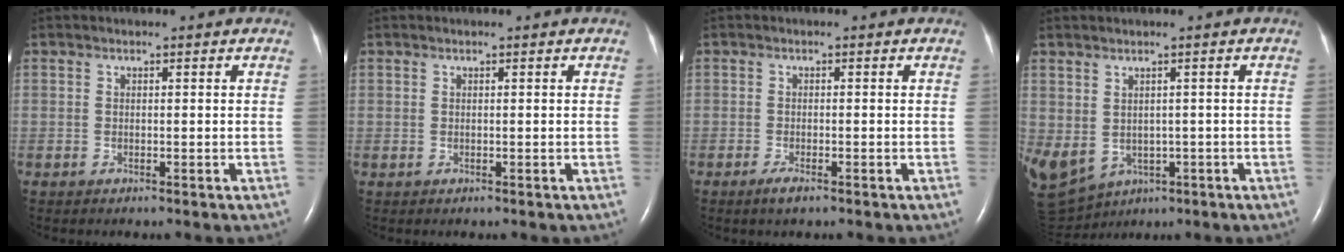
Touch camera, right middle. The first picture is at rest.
{"total": 0.0}
{"total": 1.7, "force": [-1.1, 0.3, 1.3], "torque": [-0.034, -0.005, -0.021]}
{"total": 17.8, "force": [-6.8, 13.8, 9.0], "torque": [-0.260, -0.017, -0.080]}